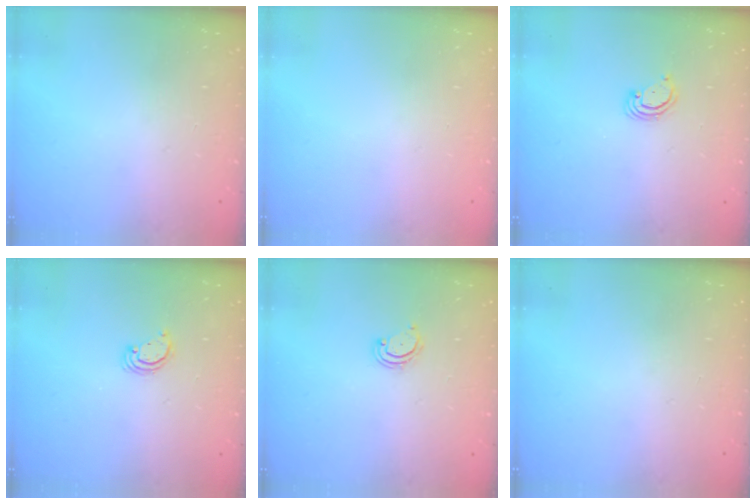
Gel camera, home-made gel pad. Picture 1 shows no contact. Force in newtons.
{"total": 0.0}
{"total": 2.8, "press": 2.8, "slide": 0.3}
{"total": 2.8, "press": 2.8, "slide": 0.2}
{"total": 3.3, "press": 3.3, "slide": 0.3}
{"total": 0.0}